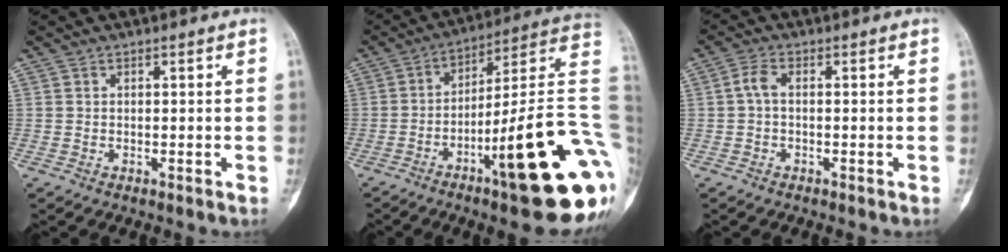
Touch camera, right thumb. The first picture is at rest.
{"total": 25.0, "force": [-8.0, 4.2, 23.3], "torque": [-0.259, 0.047, -0.114]}
{"total": 2.5, "force": [-0.2, 1.2, 2.2], "torque": [-0.048, 0.005, -0.010]}